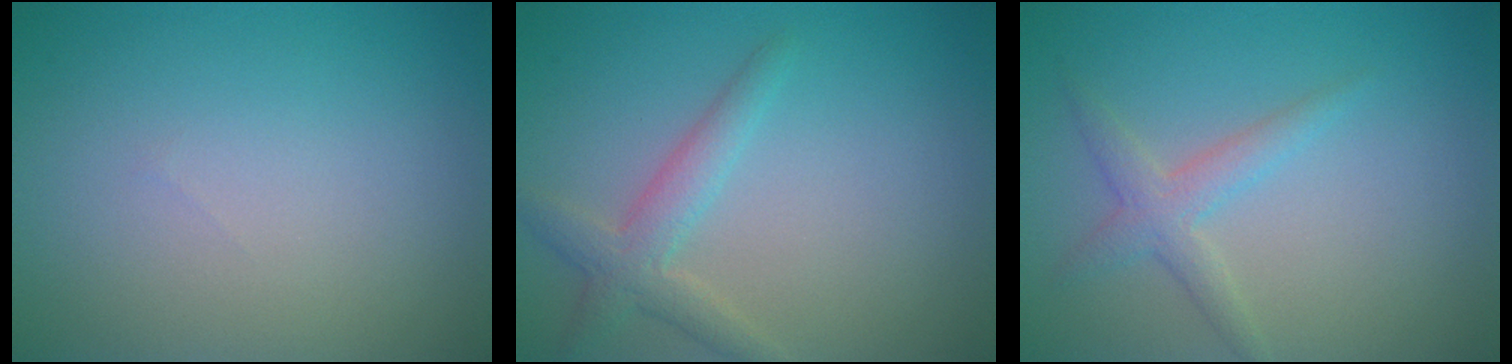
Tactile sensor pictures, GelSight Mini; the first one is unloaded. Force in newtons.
{"total": 2.8, "press": 2.8, "slide": 0.1}
{"total": 2.3, "press": 2.2, "slide": 0.1}